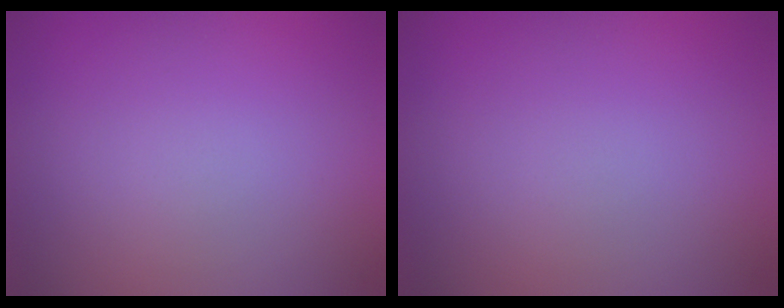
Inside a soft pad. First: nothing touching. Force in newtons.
{"total": 0.0}